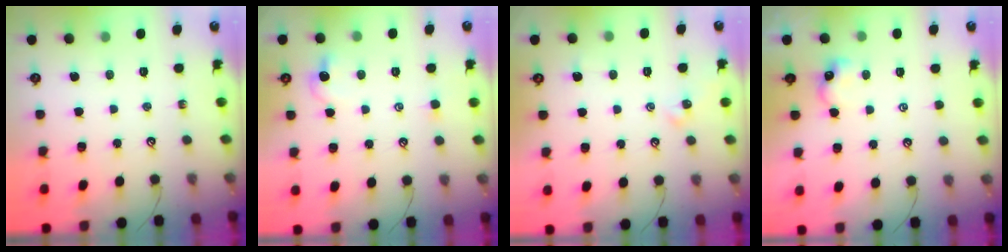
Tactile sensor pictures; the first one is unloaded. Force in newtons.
{"total": 1.5, "press": 1.4, "slide": 0.6}
{"total": 1.8, "press": 1.7, "slide": 0.6}
{"total": 0.0}